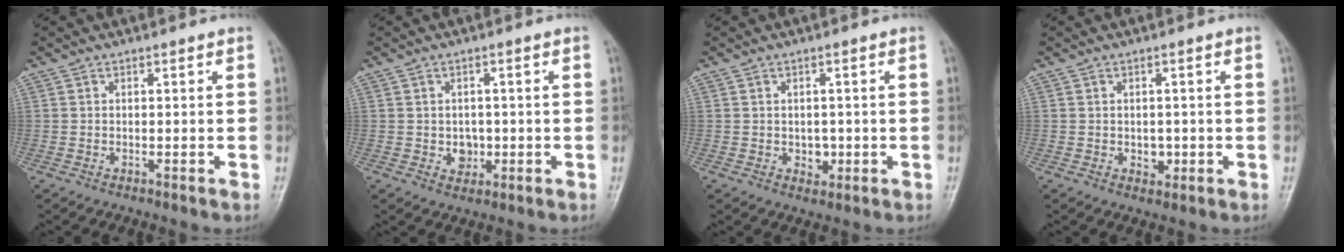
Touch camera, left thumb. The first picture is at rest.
{"total": 3.1, "force": [-0.4, 2.7, 1.6], "torque": [-0.008, 0.002, 0.000]}
{"total": 2.6, "force": [-0.3, 2.1, 1.5], "torque": [-0.009, 0.001, 0.000]}
{"total": 2.3, "force": [-0.2, 1.8, 1.4], "torque": [-0.009, 0.000, 0.000]}